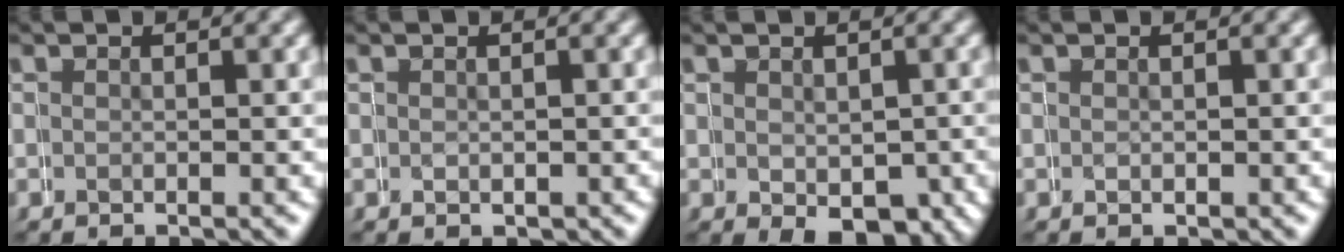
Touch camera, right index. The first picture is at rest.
{"total": 0.7, "force": [0.3, 0.6, -0.1], "torque": [0.010, -0.002, 0.008]}
{"total": 4.2, "force": [-1.3, 2.2, 3.3], "torque": [-0.034, -0.015, -0.009]}
{"total": 0.5, "force": [0.4, 0.3, 0.0], "torque": [0.007, 0.000, 0.008]}